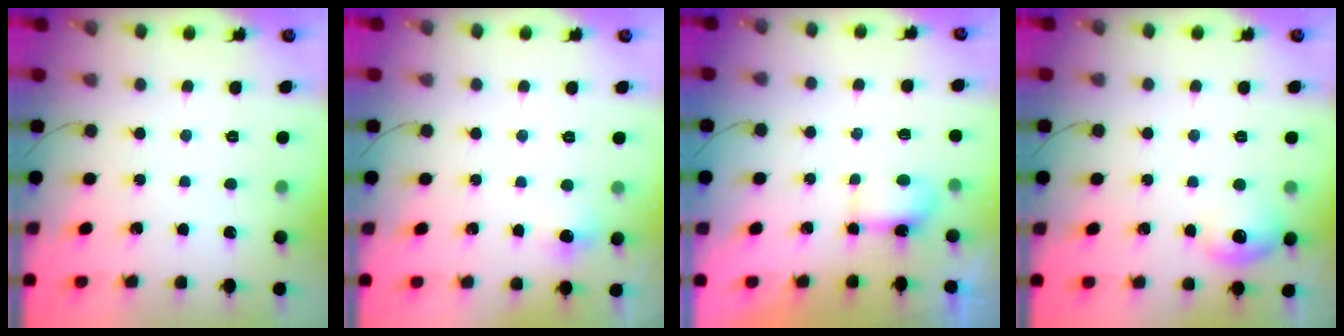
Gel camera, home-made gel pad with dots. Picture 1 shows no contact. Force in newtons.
{"total": 10.9, "press": 4.9, "slide": 9.7}
{"total": 4.7, "press": 4.6, "slide": 0.9}
{"total": 8.1, "press": 8.0, "slide": 1.4}